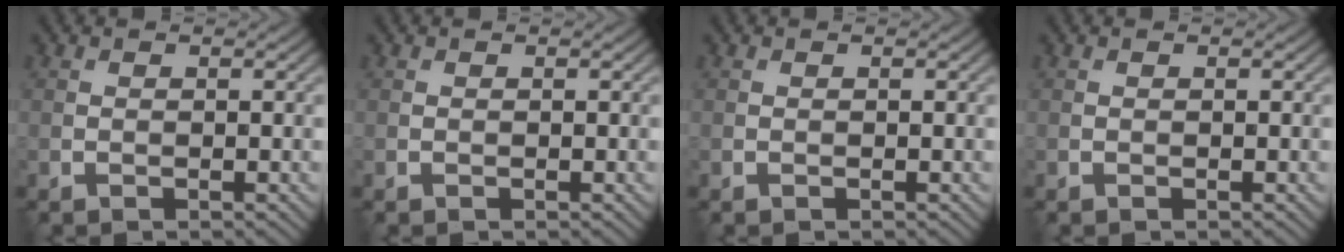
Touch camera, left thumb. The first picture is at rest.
{"total": 0.0}
{"total": 0.0}
{"total": 0.0}